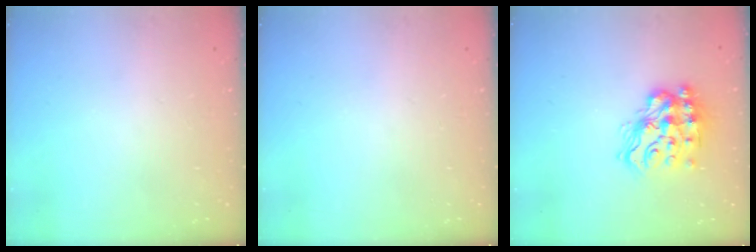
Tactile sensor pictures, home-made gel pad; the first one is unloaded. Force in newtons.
{"total": 0.0}
{"total": 16.0, "press": 15.9, "slide": 1.8}